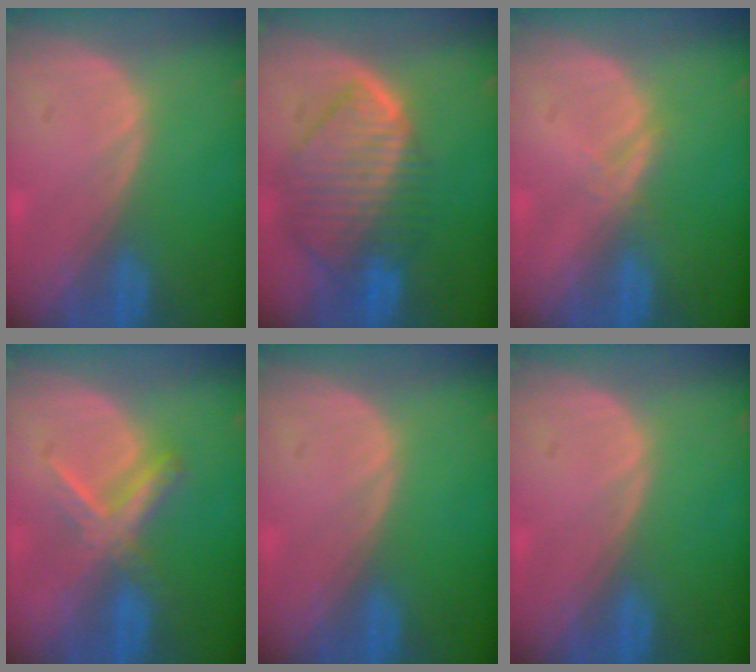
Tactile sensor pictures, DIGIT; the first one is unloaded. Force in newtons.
{"total": 10.1, "press": 8.8, "slide": 5.1}
{"total": 1.3, "press": 1.3, "slide": 0.1}
{"total": 5.5, "press": 5.4, "slide": 1.1}
{"total": 0.0}
{"total": 0.0}